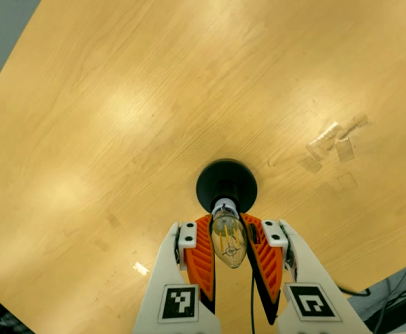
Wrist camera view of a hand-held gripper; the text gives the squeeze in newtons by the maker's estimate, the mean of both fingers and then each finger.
{"total": 18.0, "left": 16.4, "right": 19.6}